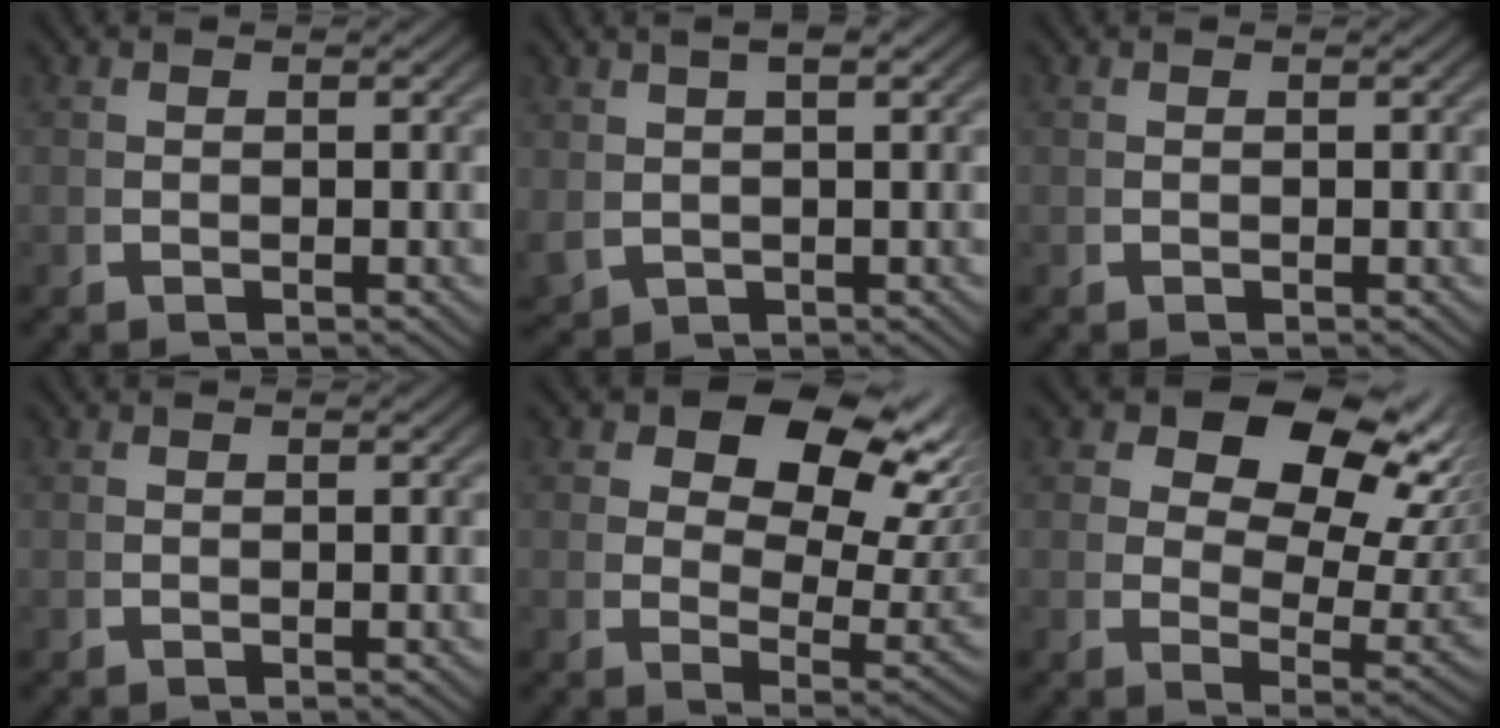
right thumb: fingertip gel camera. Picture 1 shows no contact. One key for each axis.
{"total": 3.1, "fx": 1.7, "fy": 1.5, "fz": 2.1, "tx": -0.033, "ty": 0.005, "tz": 0.042}
{"total": 0.0}
{"total": 0.0}
{"total": 10.5, "fx": 4.4, "fy": 5.8, "fz": 7.6, "tx": -0.111, "ty": -0.004, "tz": 0.072}
{"total": 11.8, "fx": 4.6, "fy": 6.8, "fz": 8.4, "tx": -0.128, "ty": -0.007, "tz": 0.075}